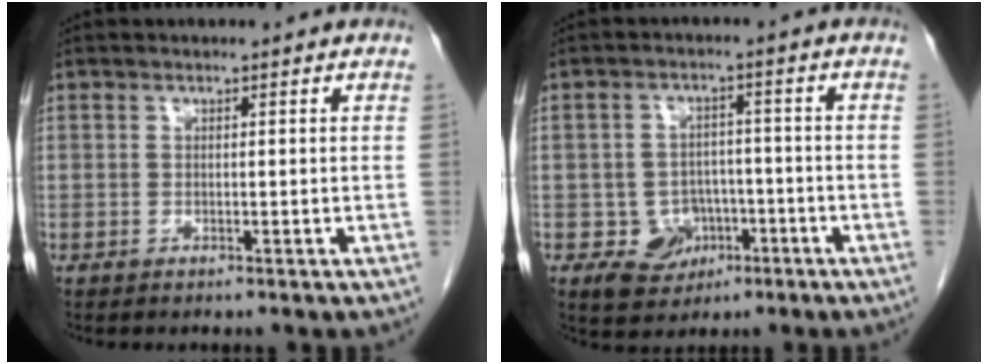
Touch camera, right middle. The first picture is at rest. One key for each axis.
{"total": 6.1, "fx": -2.6, "fy": 5.2, "fz": 1.8, "tx": -0.028, "ty": 0.011, "tz": -0.029}